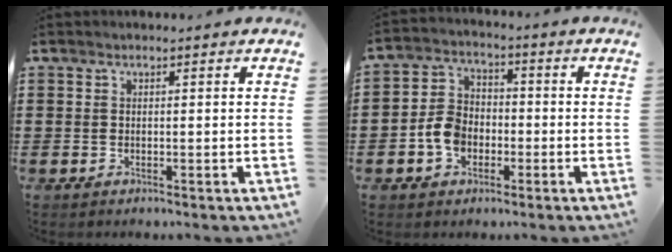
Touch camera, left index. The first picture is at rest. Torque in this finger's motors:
{"motor_torque": [1.23, 0.31, 0.62, 0.13]}